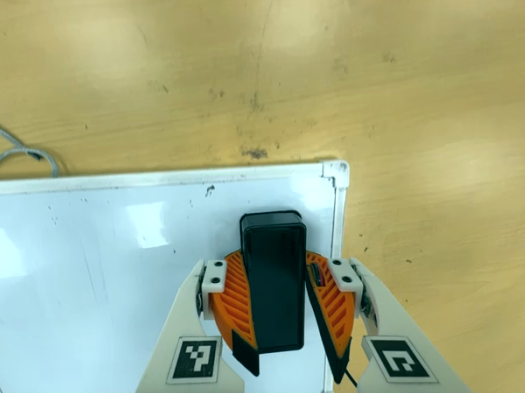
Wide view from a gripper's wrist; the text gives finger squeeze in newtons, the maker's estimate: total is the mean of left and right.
{"total": 14.6, "left": 16.7, "right": 12.5}